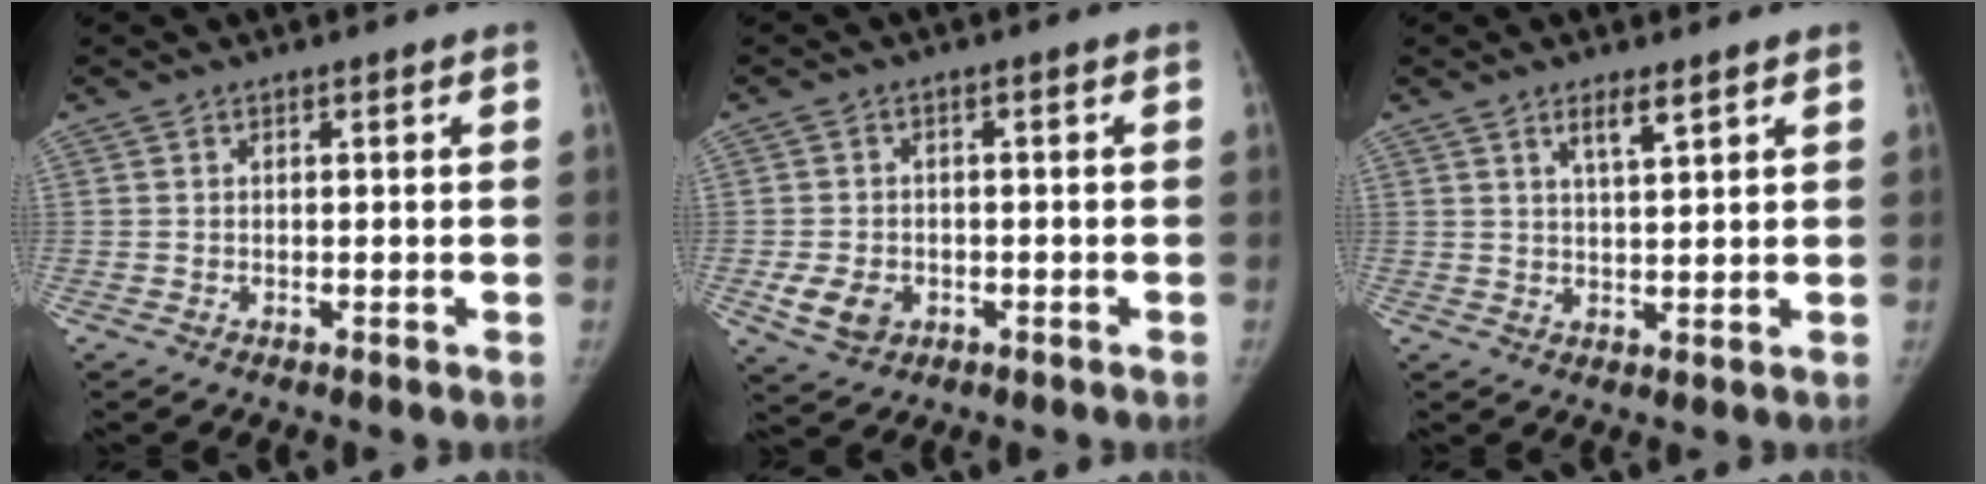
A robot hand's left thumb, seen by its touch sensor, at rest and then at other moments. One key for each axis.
{"total": 5.8, "fx": -1.9, "fy": 4.5, "fz": 3.1, "tx": -0.052, "ty": 0.002, "tz": -0.025}
{"total": 3.6, "fx": 2.4, "fy": 0.8, "fz": 2.6, "tx": -0.043, "ty": -0.016, "tz": 0.044}